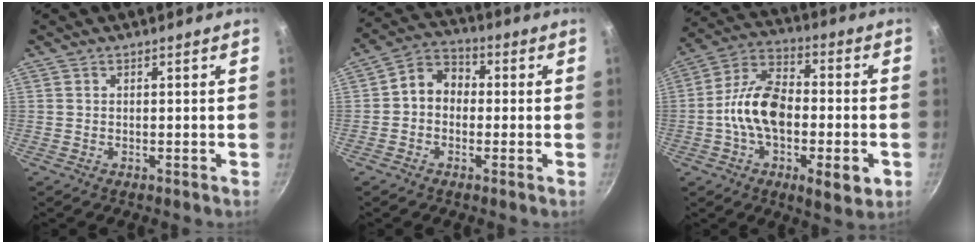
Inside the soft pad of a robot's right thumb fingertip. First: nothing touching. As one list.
[{"total": 6.8, "force": [-0.4, 5.6, 3.8], "torque": [-0.035, 0.025, -0.029]}, {"total": 18.5, "force": [-3.7, 8.9, 15.8], "torque": [-0.248, 0.034, -0.077]}]